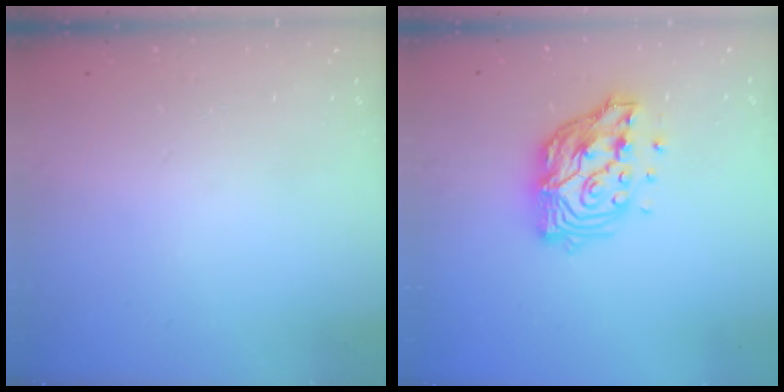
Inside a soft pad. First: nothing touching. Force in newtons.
{"total": 14.1, "press": 14.0, "slide": 1.3}